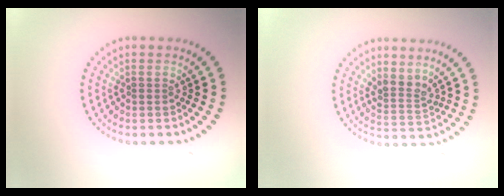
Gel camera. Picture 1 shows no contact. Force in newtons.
{"total": 2.3, "press": 1.8, "slide": 1.5}